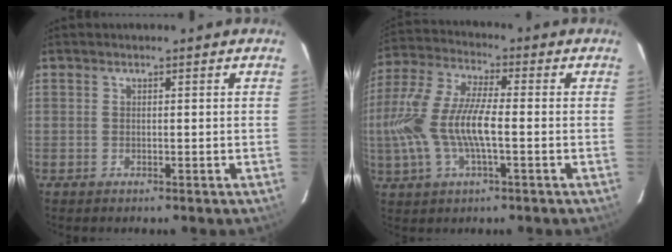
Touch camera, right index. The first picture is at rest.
{"total": 14.7, "force": [-2.3, 4.6, 13.8], "torque": [-0.291, 0.001, -0.047]}